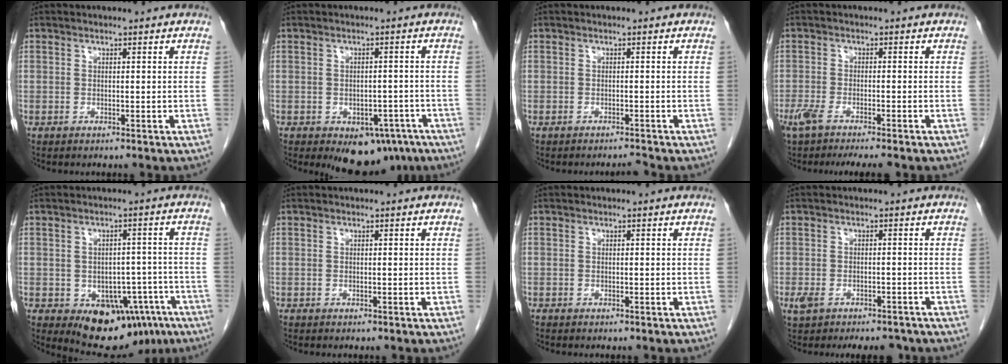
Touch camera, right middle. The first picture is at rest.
{"total": 7.6, "force": [-4.9, 4.2, 4.1], "torque": [-0.035, 0.005, -0.060]}
{"total": 0.9, "force": [-0.9, -0.2, 0.1], "torque": [-0.001, -0.004, -0.011]}
{"total": 9.1, "force": [-7.3, 1.3, 5.3], "torque": [-0.083, -0.009, -0.113]}
{"total": 12.5, "force": [-7.1, 7.2, 7.4], "torque": [-0.082, 0.011, -0.089]}
{"total": 0.0}
{"total": 0.0}
{"total": 7.6, "force": [-5.8, 3.4, 3.5], "torque": [-0.054, 0.010, -0.079]}